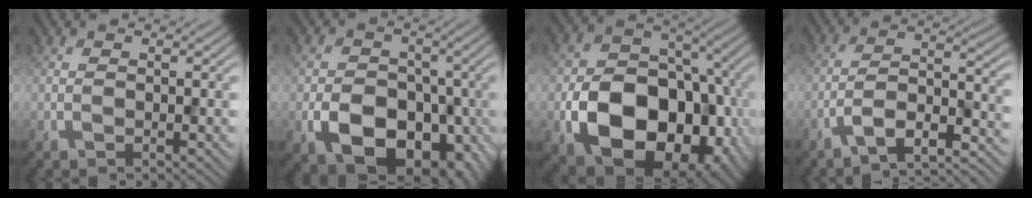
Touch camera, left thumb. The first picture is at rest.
{"total": 11.1, "force": [-4.1, 7.8, 6.8], "torque": [-0.113, -0.031, -0.072]}
{"total": 16.2, "force": [-5.2, 11.4, 10.2], "torque": [-0.156, -0.053, -0.079]}
{"total": 7.7, "force": [-5.9, 1.6, 4.7], "torque": [-0.085, 0.002, -0.106]}